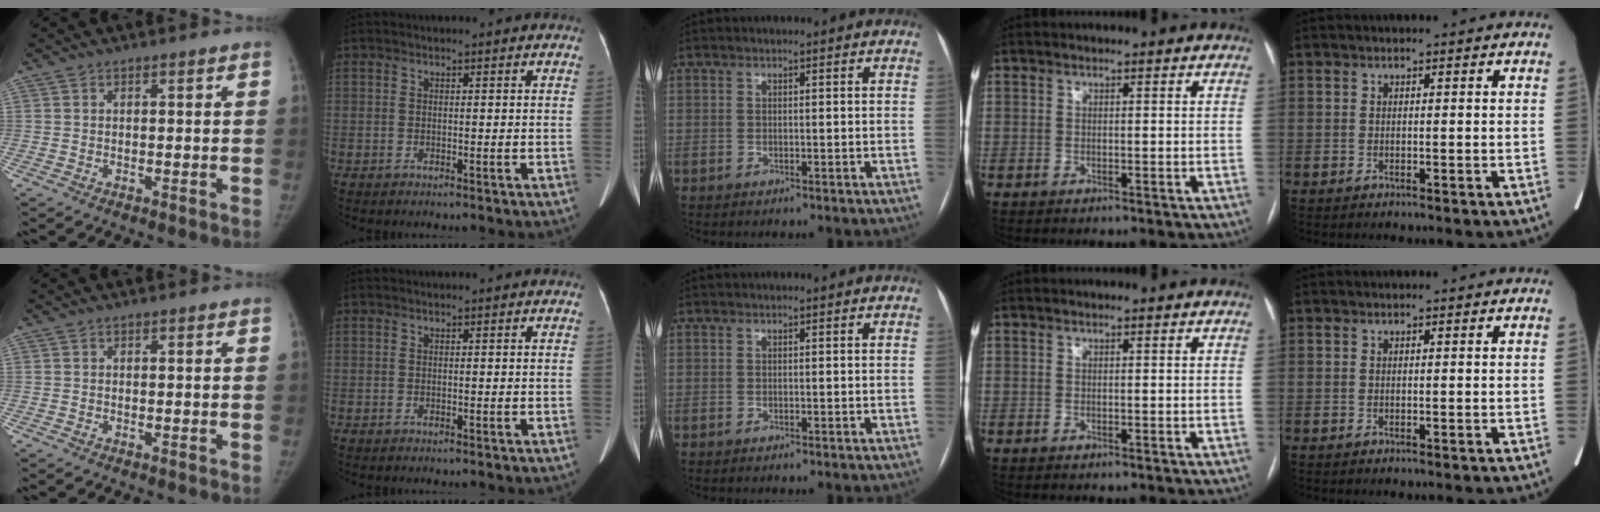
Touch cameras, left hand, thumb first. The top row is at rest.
{}